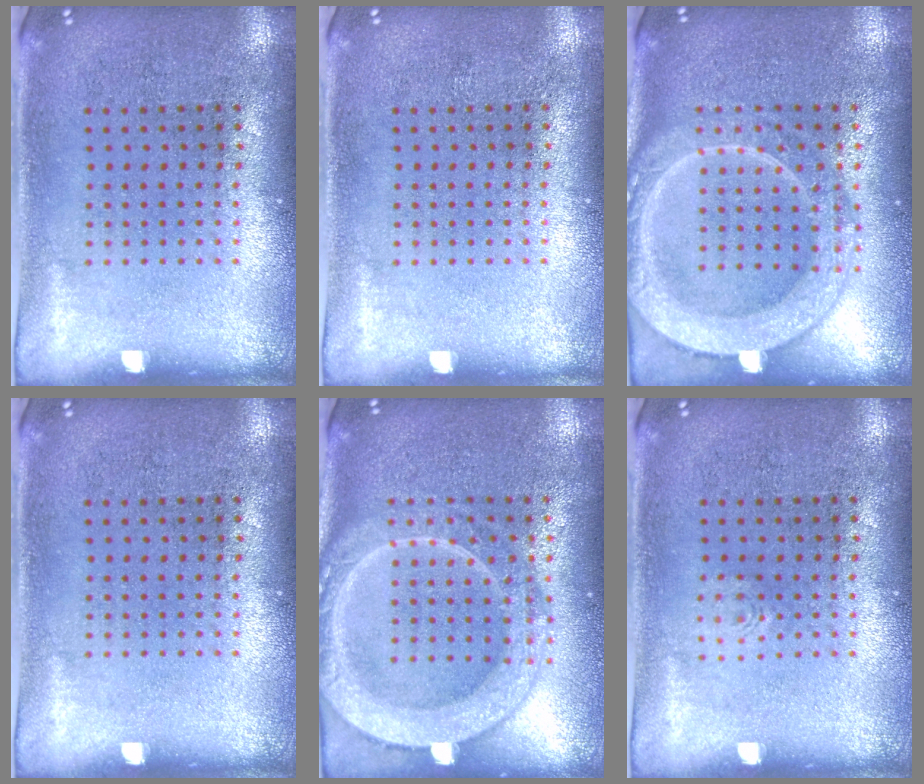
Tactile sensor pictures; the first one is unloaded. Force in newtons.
{"total": 0.0}
{"total": 4.1, "press": 4.1, "slide": 0.5}
{"total": 0.0}
{"total": 4.1, "press": 4.1, "slide": 0.5}
{"total": 0.6, "press": 0.6, "slide": 0.2}